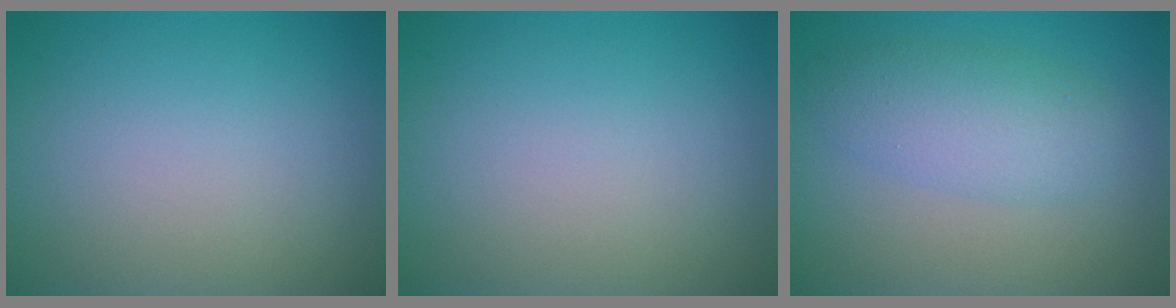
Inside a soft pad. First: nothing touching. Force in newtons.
{"total": 0.0}
{"total": 4.1, "press": 4.1, "slide": 0.2}